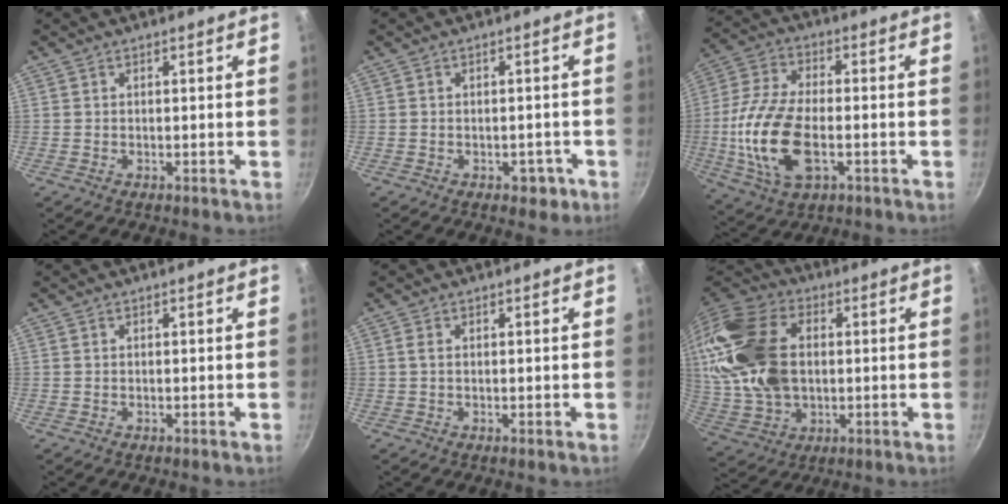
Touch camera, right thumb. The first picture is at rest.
{"total": 3.0, "force": [-1.5, 2.0, 1.6], "torque": [-0.004, 0.010, -0.017]}
{"total": 16.9, "force": [-3.3, 8.8, 14.0], "torque": [-0.293, 0.011, -0.056]}
{"total": 0.0}
{"total": 1.0, "force": [0.1, 0.4, 1.0], "torque": [-0.024, -0.003, 0.001]}
{"total": 27.4, "force": [3.7, 18.2, 20.2], "torque": [-0.468, 0.026, 0.075]}